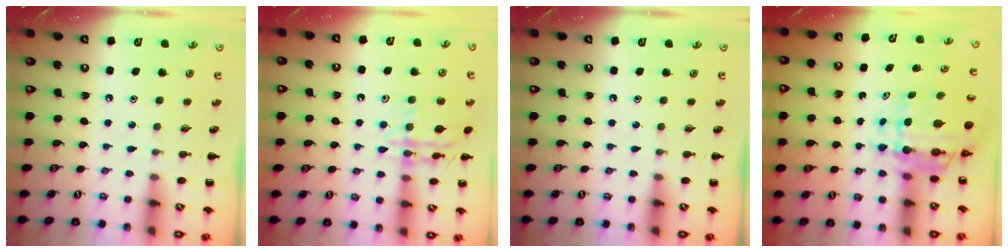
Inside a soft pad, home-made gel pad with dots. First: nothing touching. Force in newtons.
{"total": 14.2, "press": 14.2, "slide": 0.7}
{"total": 0.0}
{"total": 7.8, "press": 7.3, "slide": 2.7}